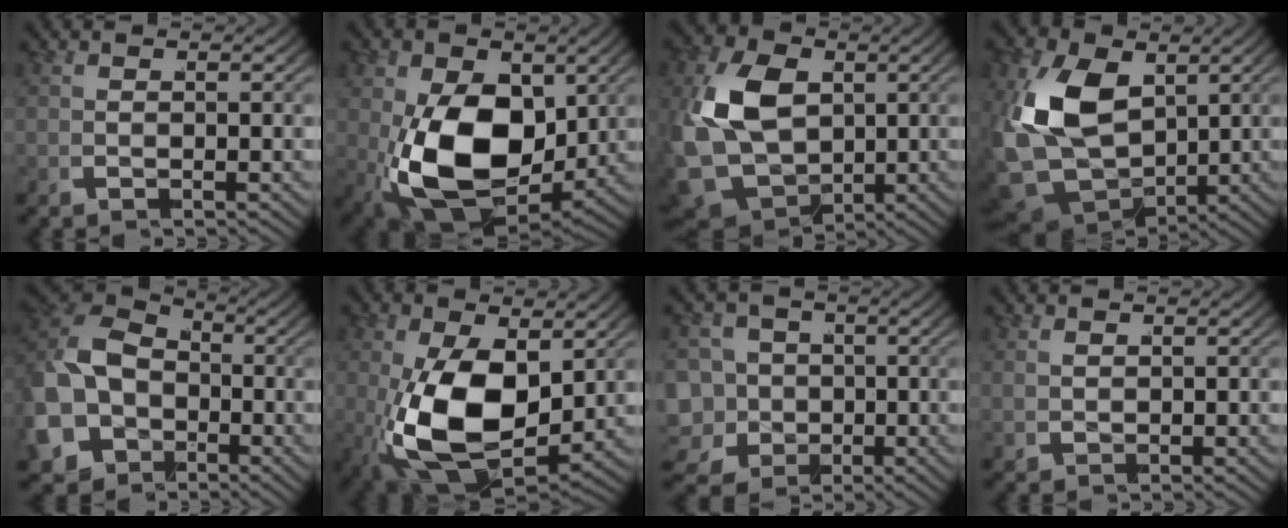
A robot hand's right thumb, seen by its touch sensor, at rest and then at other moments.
{"total": 12.6, "force": [-1.0, 8.0, 9.7], "torque": [-0.216, -0.064, 0.010]}
{"total": 13.3, "force": [-0.4, 10.5, 8.2], "torque": [-0.243, -0.061, 0.012]}
{"total": 12.9, "force": [0.1, 9.3, 9.0], "torque": [-0.243, -0.058, 0.023]}
{"total": 15.6, "force": [-2.8, 13.6, 7.1], "torque": [-0.193, -0.050, -0.049]}
{"total": 11.4, "force": [-1.2, 6.3, 9.5], "torque": [-0.221, -0.051, 0.006]}
{"total": 11.6, "force": [-3.4, 10.0, 4.7], "torque": [-0.113, -0.055, -0.053]}
{"total": 0.9, "force": [0.9, 0.2, 0.0], "torque": [0.003, 0.004, 0.021]}